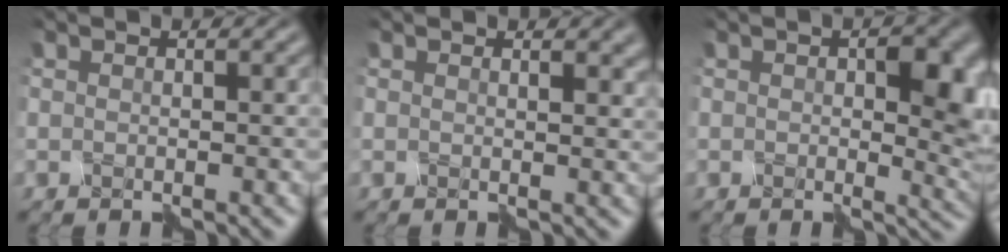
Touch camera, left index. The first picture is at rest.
{"total": 2.3, "force": [1.3, 1.1, 1.5], "torque": [-0.004, 0.002, 0.014]}
{"total": 6.4, "force": [0.8, 3.1, 5.6], "torque": [-0.060, -0.001, 0.009]}